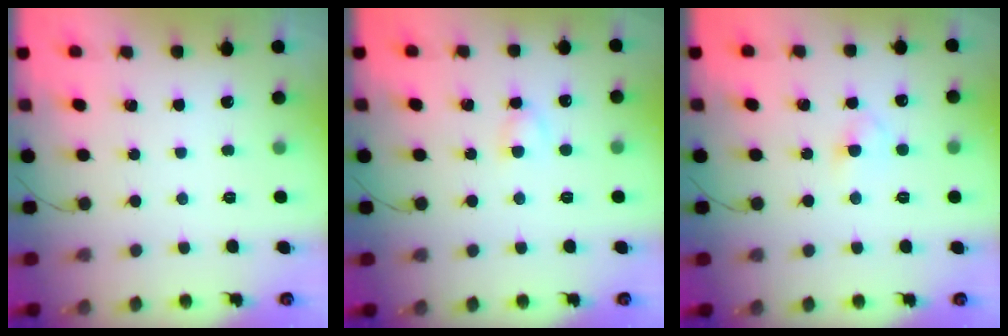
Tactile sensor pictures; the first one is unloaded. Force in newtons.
{"total": 2.9, "press": 2.7, "slide": 1.0}
{"total": 3.0, "press": 2.8, "slide": 1.3}